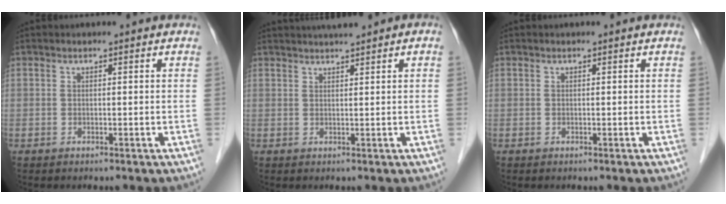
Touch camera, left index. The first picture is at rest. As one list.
[{"total": 3.4, "force": [2.7, 0.0, 2.0], "torque": [-0.033, 0.022, 0.046]}, {"total": 0.0}]